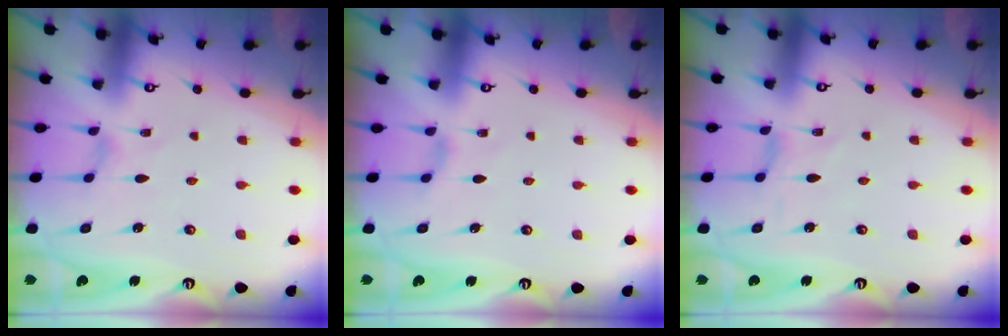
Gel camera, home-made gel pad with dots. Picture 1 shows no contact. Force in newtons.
{"total": 1.7, "press": 1.6, "slide": 0.4}
{"total": 0.0}